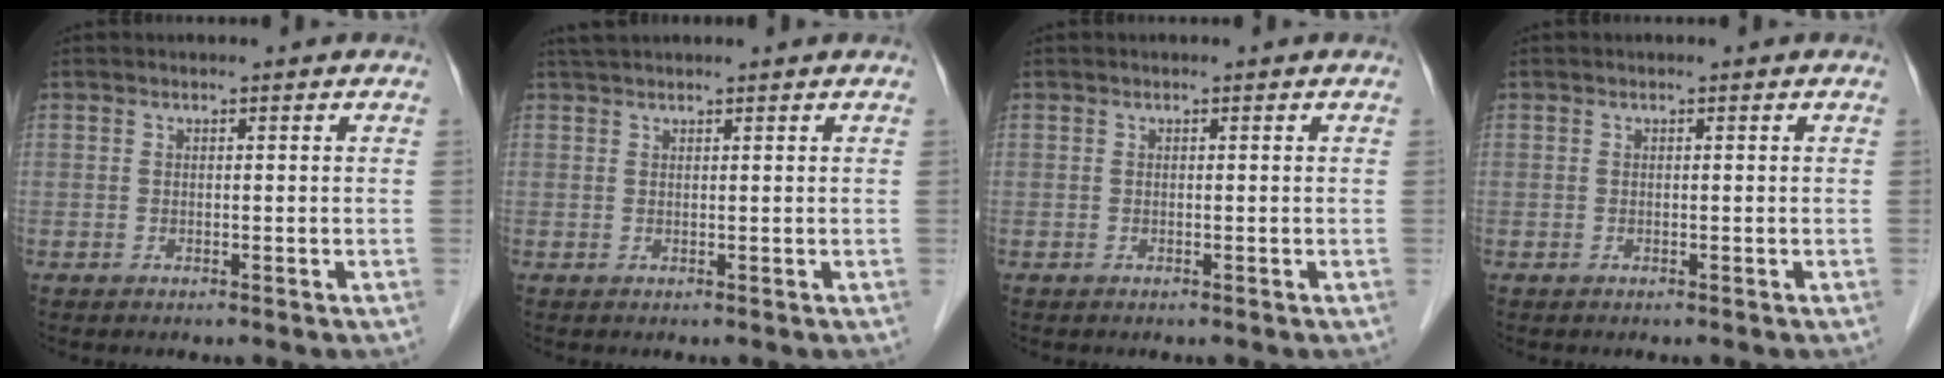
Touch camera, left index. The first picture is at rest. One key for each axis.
{"total": 2.8, "fx": 2.6, "fy": 0.0, "fz": 1.1, "tx": -0.011, "ty": 0.025, "tz": 0.043}
{"total": 0.0}
{"total": 0.0}